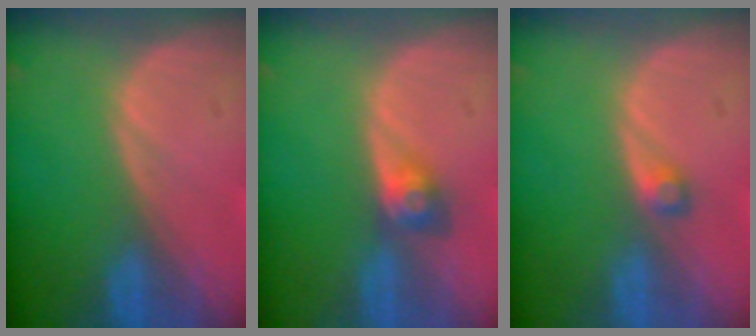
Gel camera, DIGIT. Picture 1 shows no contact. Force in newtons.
{"total": 3.0, "press": 2.6, "slide": 1.5}
{"total": 1.5, "press": 1.4, "slide": 0.2}